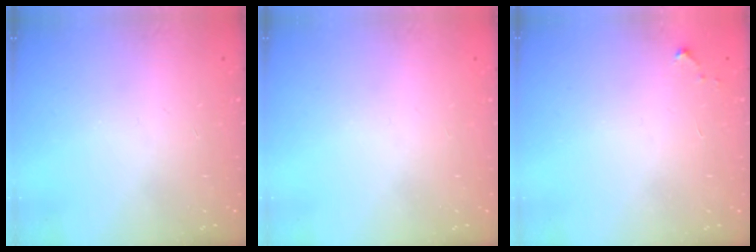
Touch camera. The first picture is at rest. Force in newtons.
{"total": 0.0}
{"total": 2.6, "press": 2.6, "slide": 0.4}